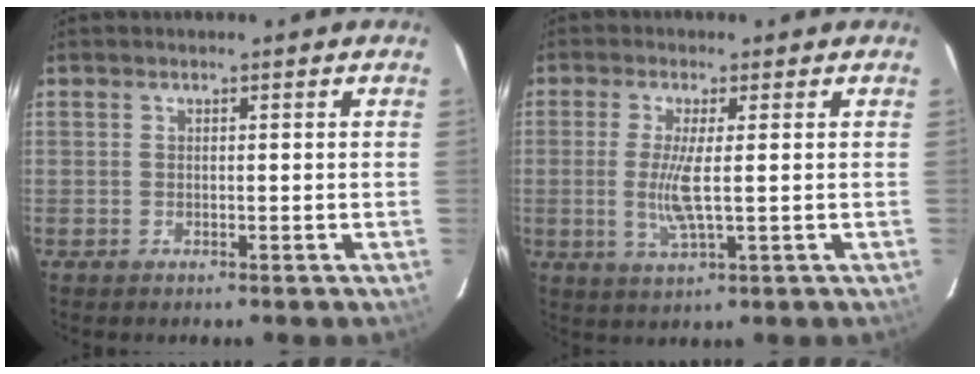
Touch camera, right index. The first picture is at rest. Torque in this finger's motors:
{"motor_torque": [0.00, 0.01, 0.09, 0.08]}